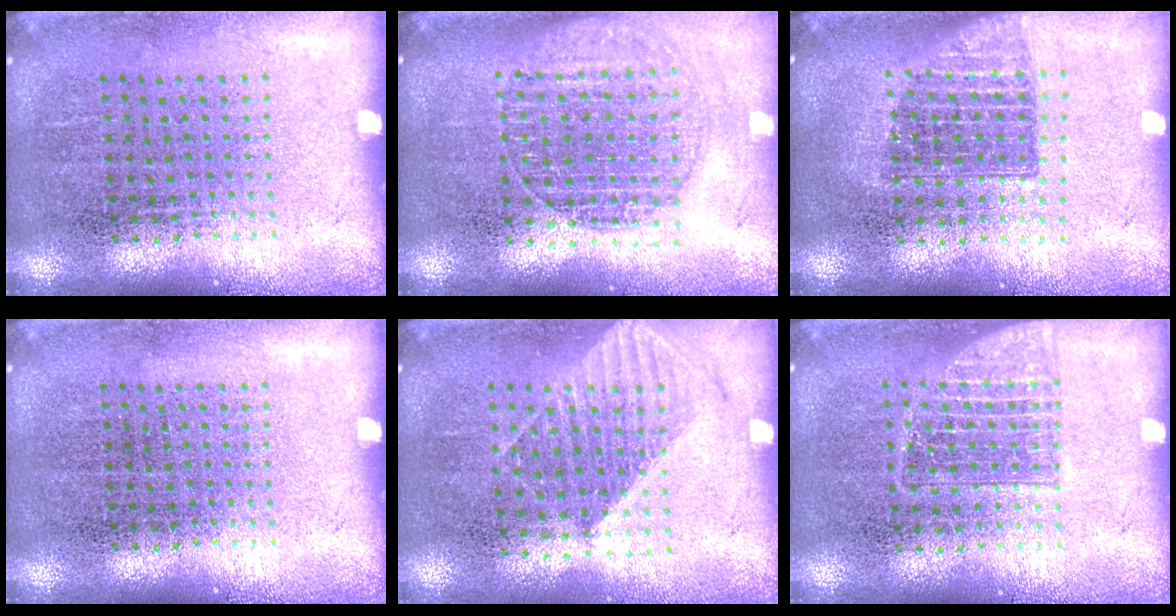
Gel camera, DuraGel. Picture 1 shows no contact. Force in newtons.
{"total": 1.8, "press": 1.5, "slide": 0.8}
{"total": 1.4, "press": 1.2, "slide": 0.8}
{"total": 0.0}
{"total": 1.2, "press": 1.1, "slide": 0.3}
{"total": 1.0, "press": 1.0, "slide": 0.2}